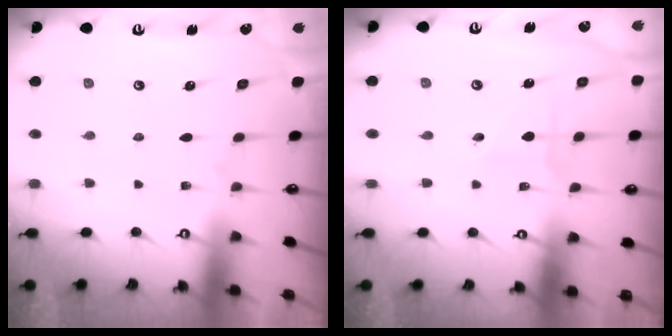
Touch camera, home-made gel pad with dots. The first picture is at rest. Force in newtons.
{"total": 2.3, "press": 2.2, "slide": 0.9}